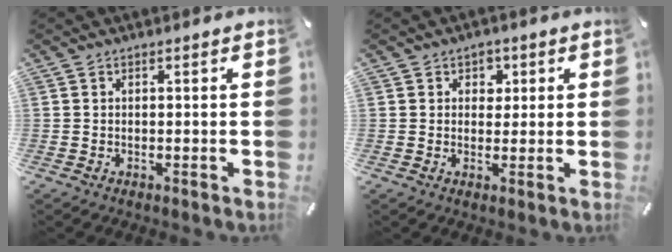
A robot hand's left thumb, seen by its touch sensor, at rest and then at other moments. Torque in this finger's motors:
{"motor_torque": [0.57, 0.67, 0.10, -0.14, 0.07]}